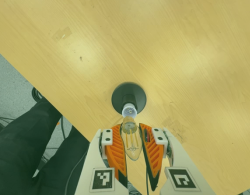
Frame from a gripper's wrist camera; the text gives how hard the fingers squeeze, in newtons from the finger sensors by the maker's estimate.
{"total": 24.0, "left": 27.1, "right": 20.9}